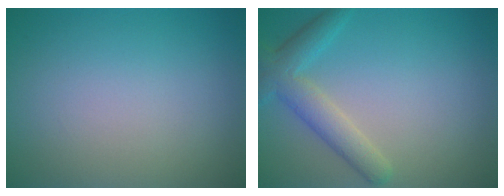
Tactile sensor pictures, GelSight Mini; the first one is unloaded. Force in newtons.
{"total": 3.7, "press": 3.7, "slide": 0.1}